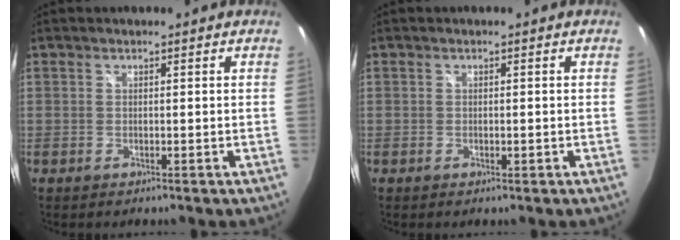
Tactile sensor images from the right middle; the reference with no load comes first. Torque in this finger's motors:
{"motor_torque": [-0.20, -0.01, 0.03, -0.01]}